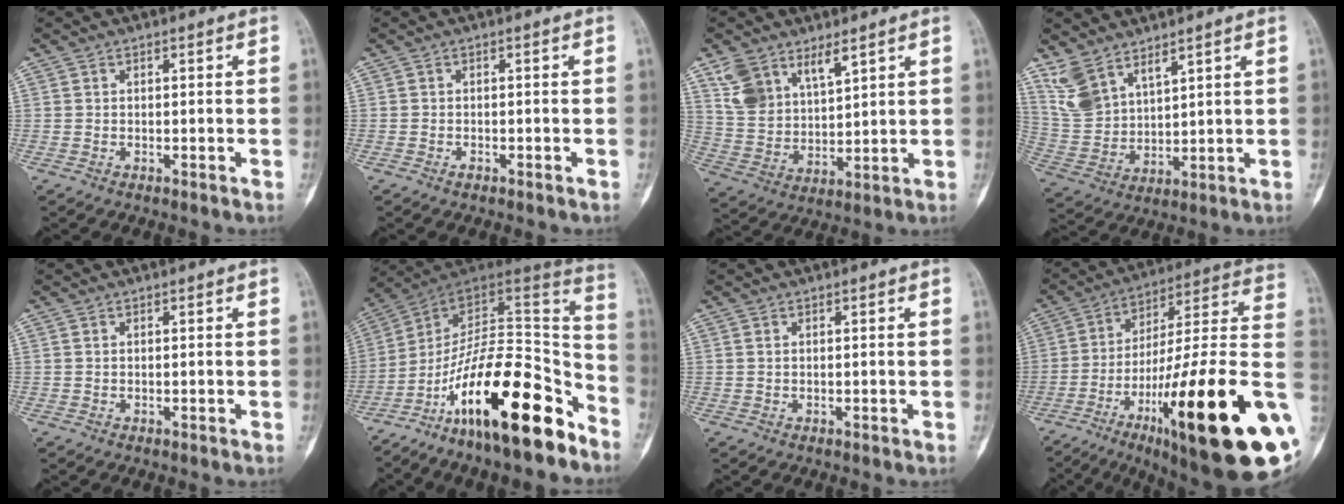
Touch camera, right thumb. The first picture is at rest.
{"total": 0.7, "force": [-0.5, 0.3, 0.3], "torque": [-0.007, 0.004, -0.009]}
{"total": 10.2, "force": [6.6, 5.6, 5.4], "torque": [-0.085, -0.029, 0.141]}
{"total": 9.2, "force": [6.7, 4.3, 4.5], "torque": [-0.087, -0.029, 0.158]}
{"total": 0.0}
{"total": 24.0, "force": [-15.5, 7.7, 16.6], "torque": [-0.222, 0.108, -0.252]}
{"total": 0.5, "force": [0.3, 0.3, 0.3], "torque": [-0.008, 0.003, 0.007]}
{"total": 34.6, "force": [-9.6, 6.5, 32.6], "torque": [-0.417, 0.037, -0.152]}